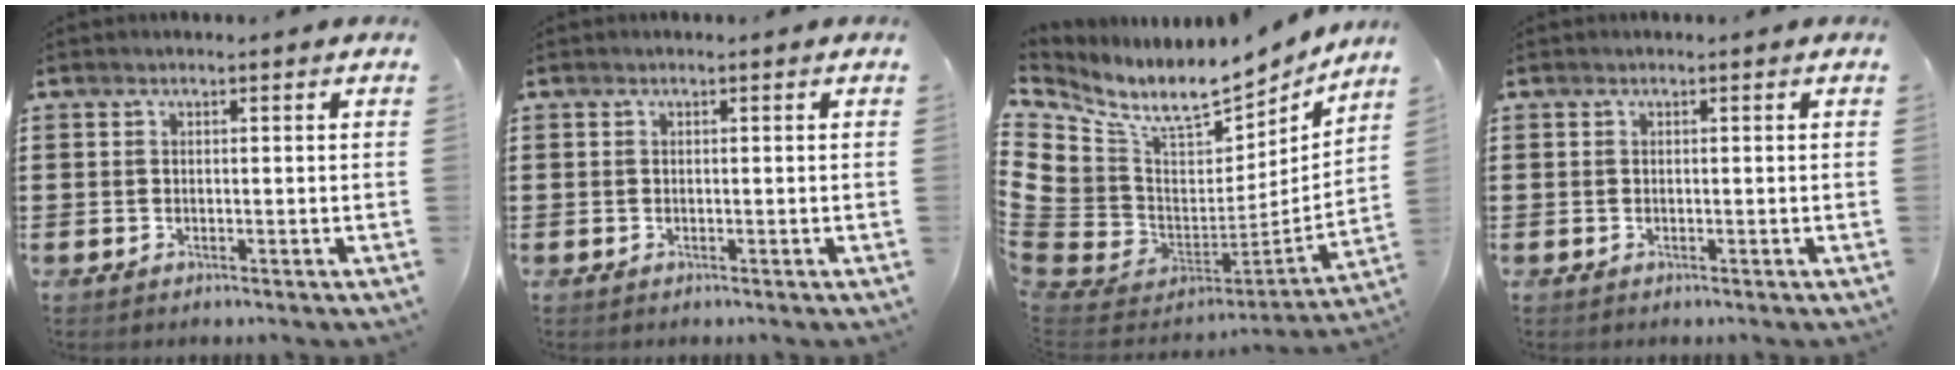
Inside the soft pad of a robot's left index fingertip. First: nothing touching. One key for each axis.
{"total": 0.0}
{"total": 9.5, "fx": 7.5, "fy": 5.0, "fz": 3.0, "tx": -0.112, "ty": -0.064, "tz": 0.133}
{"total": 0.0}